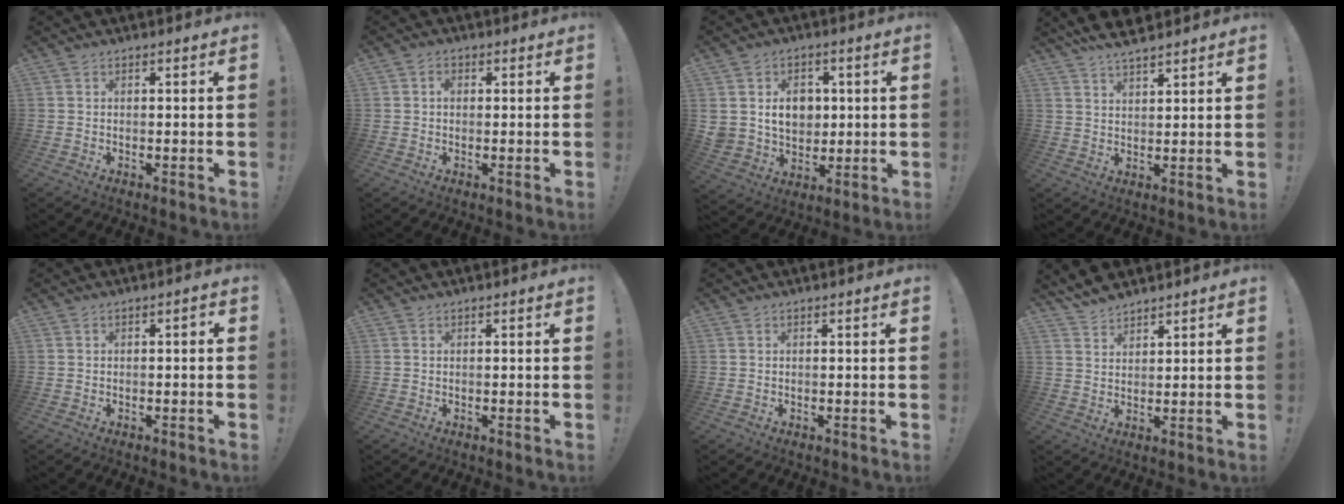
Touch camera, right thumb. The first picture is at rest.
{"total": 1.6, "force": [-0.2, 1.3, 0.9], "torque": [-0.017, 0.006, -0.004]}
{"total": 10.4, "force": [2.6, 8.9, 4.7], "torque": [-0.075, -0.008, 0.055]}
{"total": 5.8, "force": [5.2, 1.5, 2.2], "torque": [-0.038, -0.027, 0.096]}
{"total": 1.1, "force": [-0.9, 0.2, 0.6], "torque": [-0.008, 0.004, -0.016]}
{"total": 0.0}
{"total": 0.0}
{"total": 5.2, "force": [4.7, 1.9, 0.9], "torque": [-0.016, -0.024, 0.089]}